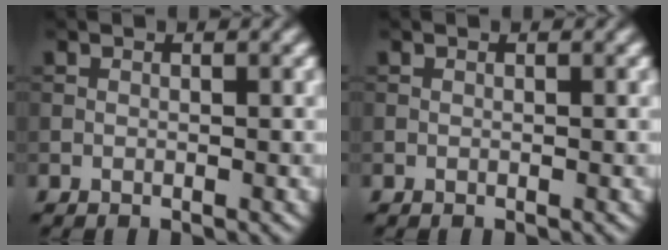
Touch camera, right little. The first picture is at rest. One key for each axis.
{"total": 0.0}